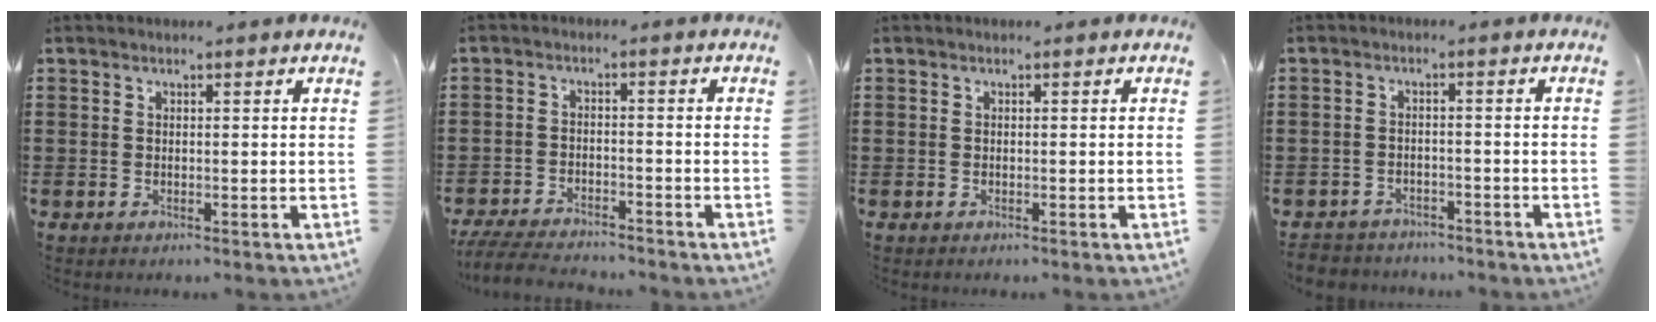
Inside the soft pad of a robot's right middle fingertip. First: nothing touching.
{"total": 5.1, "force": [-4.9, 0.5, 1.3], "torque": [-0.031, -0.002, -0.098]}
{"total": 0.0}
{"total": 2.8, "force": [-2.8, 0.4, -0.2], "torque": [-0.005, -0.005, -0.060]}